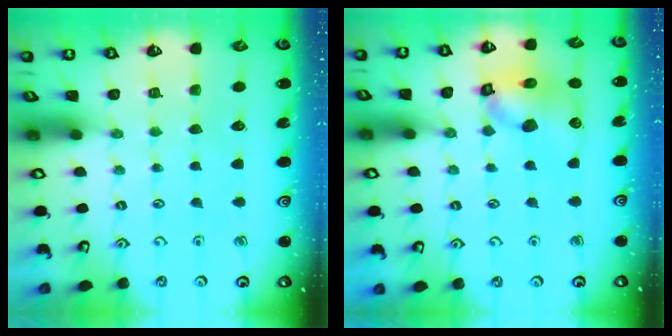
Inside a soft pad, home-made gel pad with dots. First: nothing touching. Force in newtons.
{"total": 11.2, "press": 11.1, "slide": 1.6}